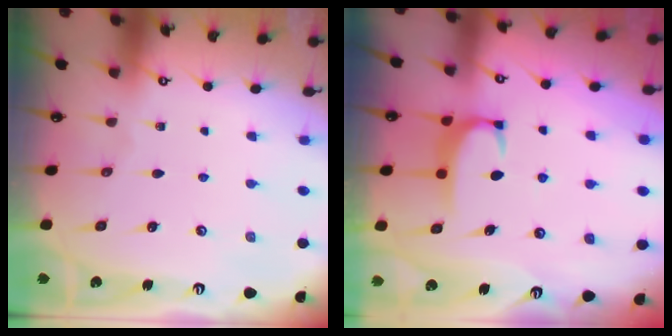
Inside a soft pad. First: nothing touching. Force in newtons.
{"total": 1.7, "press": 1.6, "slide": 0.5}